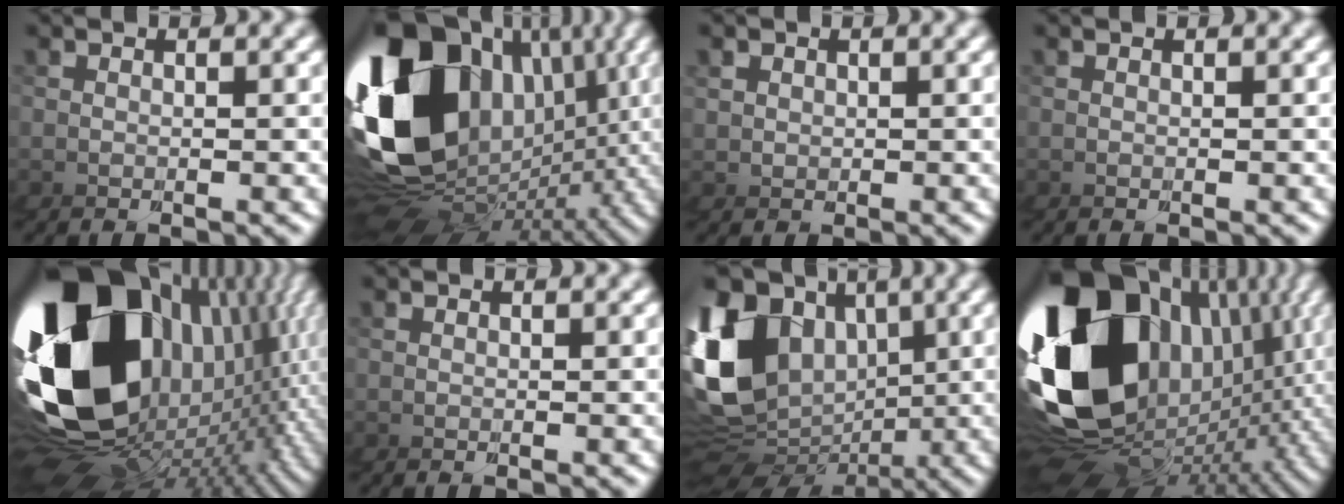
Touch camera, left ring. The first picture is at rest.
{"total": 19.9, "force": [-0.9, 13.8, 14.3], "torque": [-0.239, -0.005, -0.013]}
{"total": 2.5, "force": [0.8, 2.3, -0.8], "torque": [0.000, -0.010, 0.015]}
{"total": 0.0}
{"total": 29.3, "force": [-1.3, 17.9, 23.2], "torque": [-0.336, -0.016, -0.007]}
{"total": 0.0}
{"total": 9.6, "force": [0.9, 8.0, 5.3], "torque": [-0.126, 0.000, 0.006]}
{"total": 25.7, "force": [-1.3, 17.0, 19.3], "torque": [-0.301, -0.013, -0.015]}